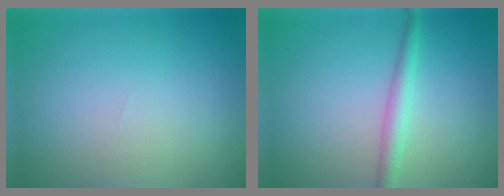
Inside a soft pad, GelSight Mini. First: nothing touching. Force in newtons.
{"total": 2.2, "press": 2.2, "slide": 0.1}